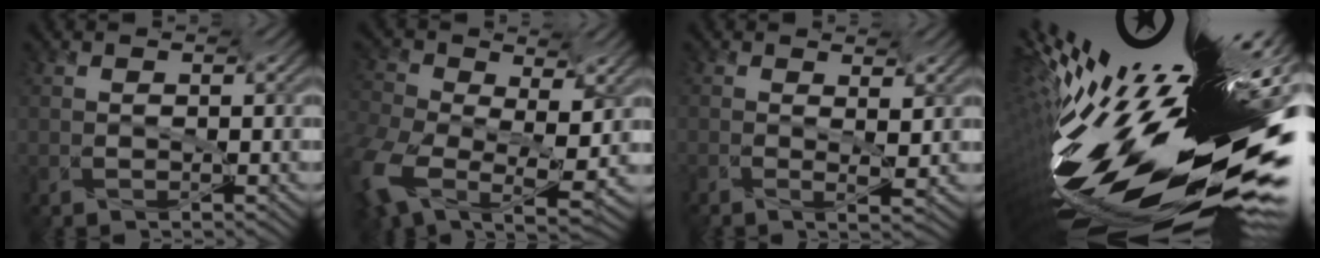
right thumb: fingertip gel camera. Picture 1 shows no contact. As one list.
[{"total": 12.7, "force": [-2.3, 9.2, 8.5], "torque": [-0.217, -0.031, -0.008]}, {"total": 2.1, "force": [0.4, 0.6, 2.0], "torque": [-0.043, -0.008, -0.001]}, {"total": 17.0, "force": [-1.7, 4.7, 16.2], "torque": [-0.258, -0.008, -0.018]}]